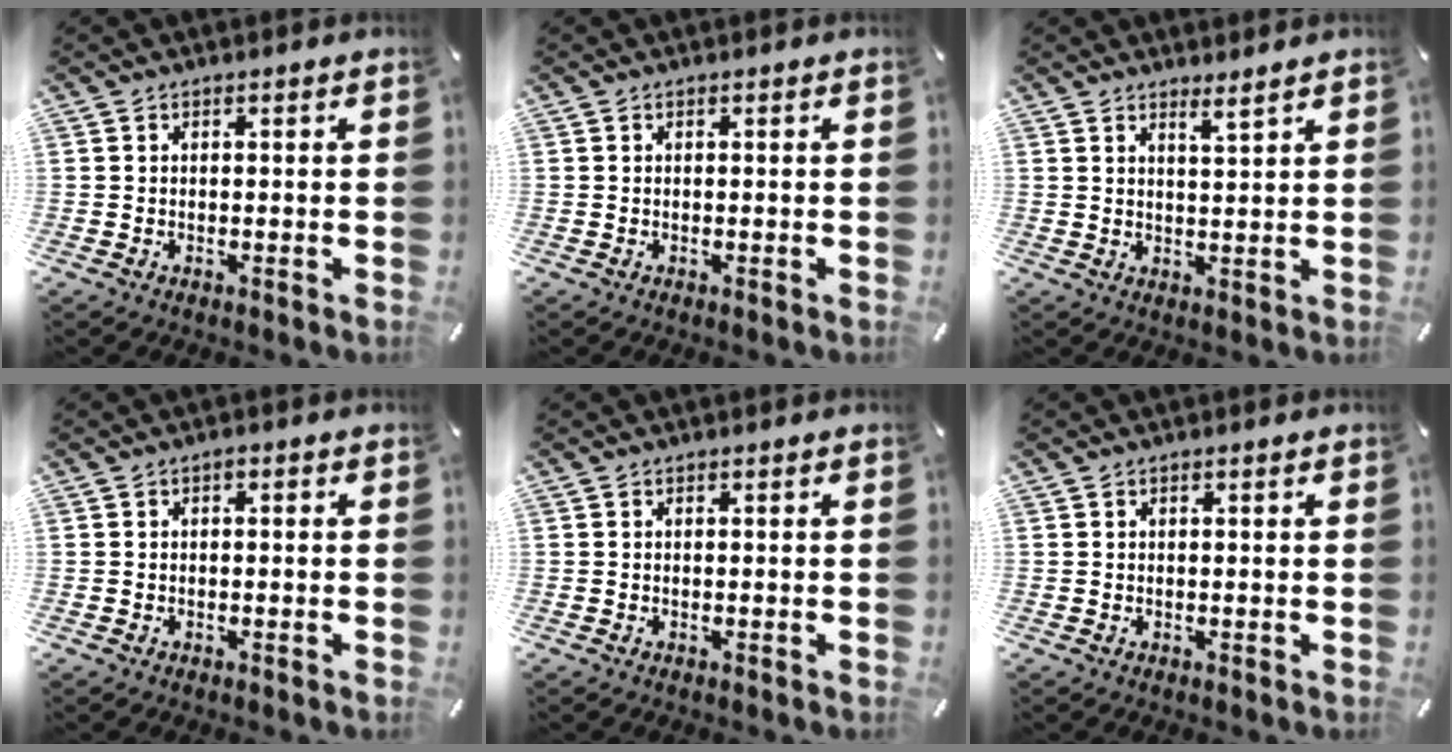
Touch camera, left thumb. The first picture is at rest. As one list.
[{"total": 0.0}, {"total": 2.9, "force": [2.7, -0.3, 1.0], "torque": [-0.025, -0.013, 0.048]}, {"total": 0.7, "force": [-0.3, 0.5, 0.4], "torque": [-0.008, 0.004, -0.007]}, {"total": 0.0}, {"total": 0.0}]